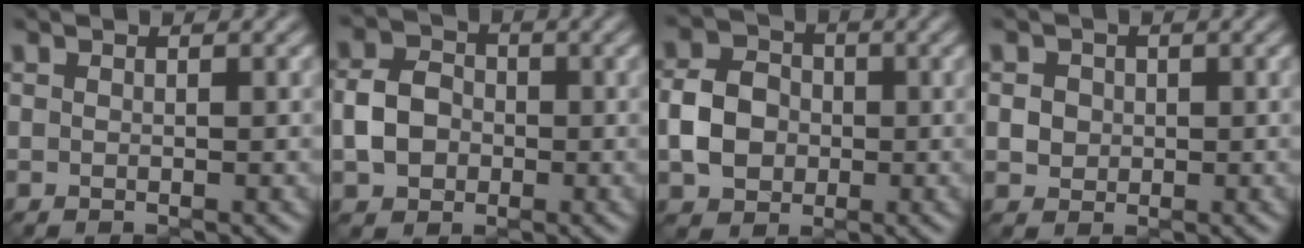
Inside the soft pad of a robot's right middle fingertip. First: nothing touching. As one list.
[{"total": 3.6, "force": [-0.9, 3.0, 1.8], "torque": [-0.034, 0.004, -0.022]}, {"total": 4.4, "force": [-0.9, 3.6, 2.2], "torque": [-0.044, 0.005, -0.021]}, {"total": 2.3, "force": [0.5, 2.0, 0.9], "torque": [-0.025, 0.002, 0.013]}]